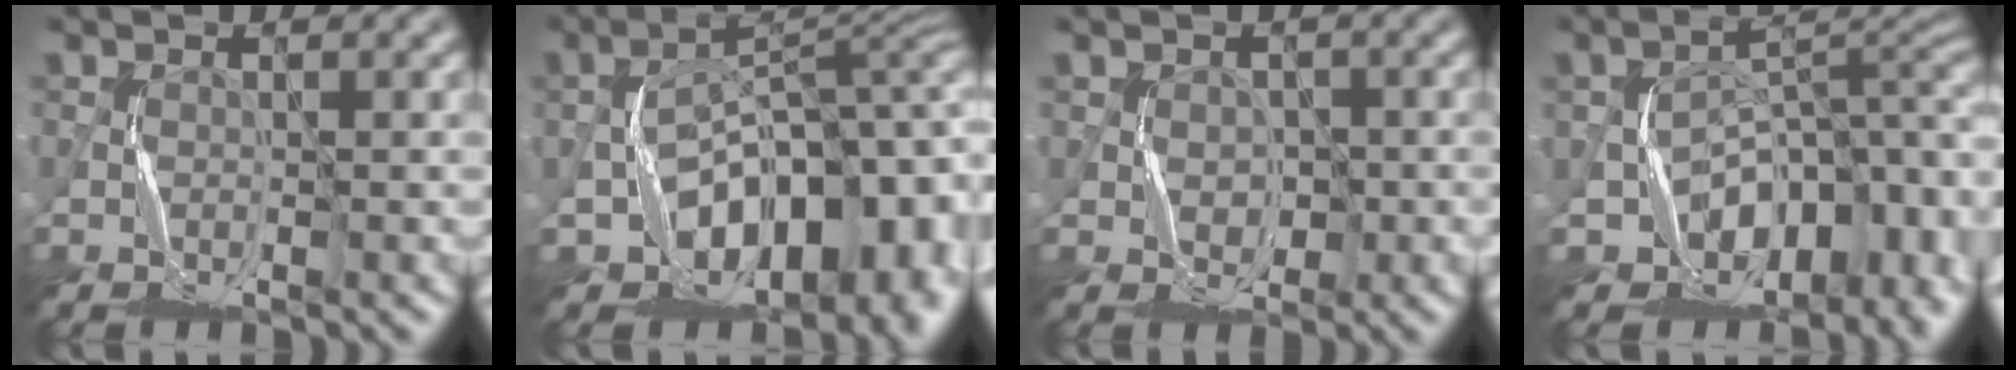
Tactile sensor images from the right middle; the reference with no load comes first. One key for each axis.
{"total": 13.8, "fx": -5.5, "fy": 7.9, "fz": 9.9, "tx": -0.123, "ty": 0.002, "tz": -0.092}
{"total": 2.0, "fx": -0.1, "fy": 1.6, "fz": 1.1, "tx": -0.017, "ty": -0.002, "tz": -0.002}
{"total": 11.9, "fx": -4.5, "fy": 7.7, "fz": 7.9, "tx": -0.095, "ty": -0.010, "tz": -0.069}